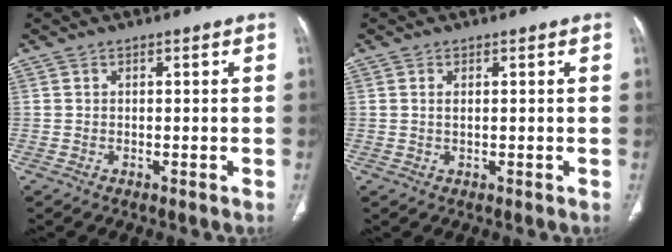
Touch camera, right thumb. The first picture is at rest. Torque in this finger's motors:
{"motor_torque": [-0.77, 0.28, 0.04, -0.07, 0.00]}